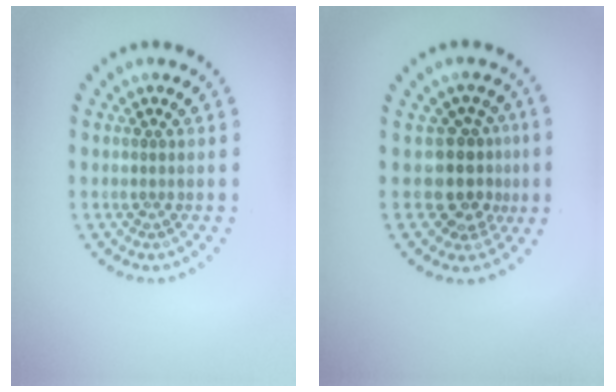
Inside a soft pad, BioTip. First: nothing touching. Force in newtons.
{"total": 3.7, "press": 2.8, "slide": 2.3}